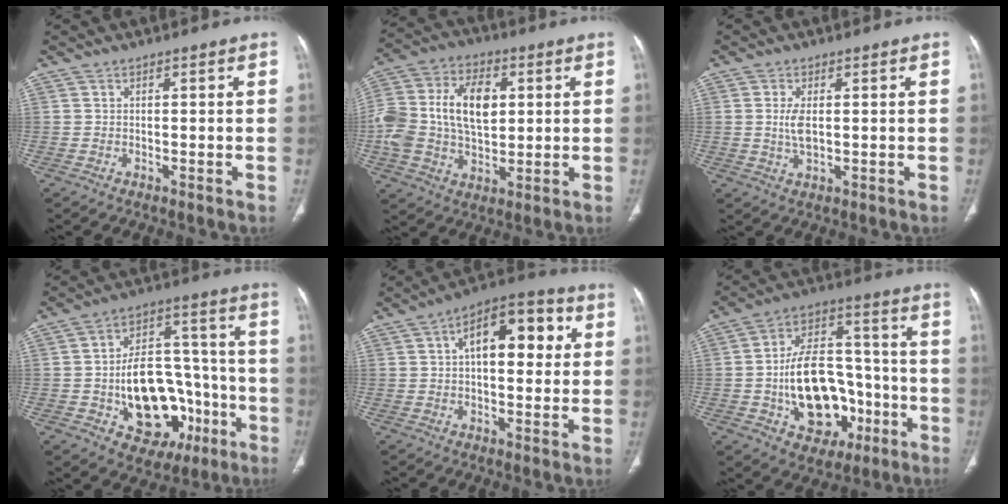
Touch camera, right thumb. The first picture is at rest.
{"total": 18.4, "force": [1.9, 11.9, 13.9], "torque": [-0.270, 0.015, 0.035]}
{"total": 3.8, "force": [0.3, 1.8, 3.4], "torque": [-0.073, -0.004, 0.009]}
{"total": 20.9, "force": [-6.1, 13.5, 14.7], "torque": [-0.179, 0.049, -0.073]}
{"total": 14.3, "force": [3.4, 7.2, 11.9], "torque": [-0.146, 0.024, 0.044]}
{"total": 20.4, "force": [-5.3, 13.4, 14.4], "torque": [-0.199, 0.049, -0.070]}